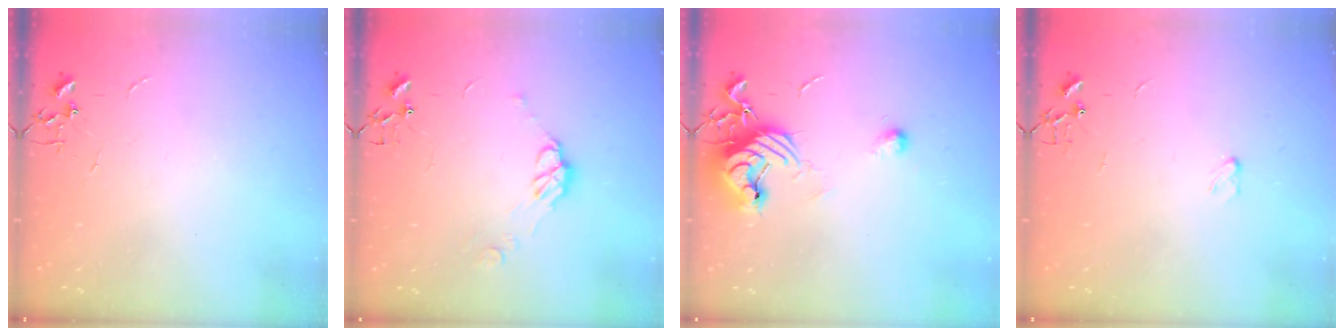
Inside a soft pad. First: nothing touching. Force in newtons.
{"total": 7.4, "press": 7.4, "slide": 0.7}
{"total": 12.5, "press": 12.4, "slide": 1.0}
{"total": 2.9, "press": 2.8, "slide": 0.4}